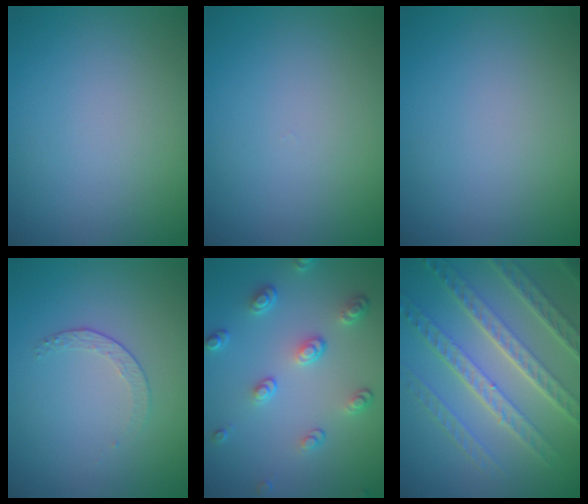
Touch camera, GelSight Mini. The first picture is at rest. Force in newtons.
{"total": 0.0}
{"total": 0.0}
{"total": 1.4, "press": 0.7, "slide": 1.2}
{"total": 3.8, "press": 2.9, "slide": 2.4}
{"total": 7.9, "press": 5.4, "slide": 5.8}